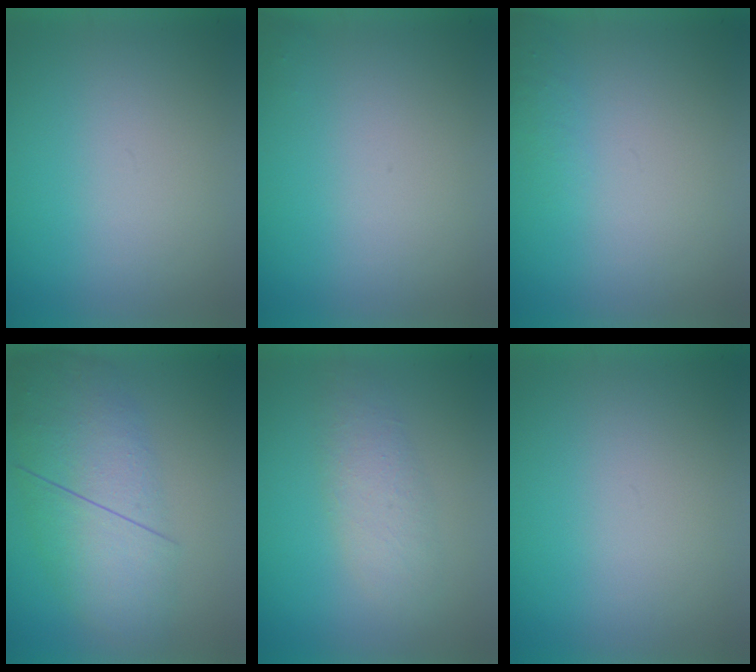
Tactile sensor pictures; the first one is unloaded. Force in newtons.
{"total": 1.1}
{"total": 1.0}
{"total": 4.7}
{"total": 1.8}
{"total": 0.0}